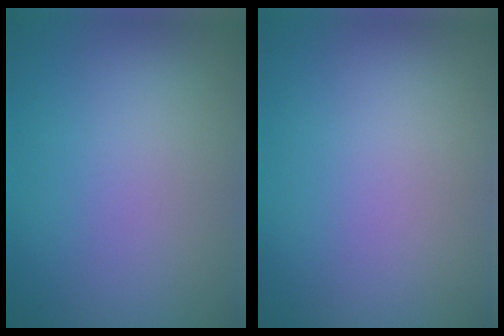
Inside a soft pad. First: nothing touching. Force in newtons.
{"total": 0.0}